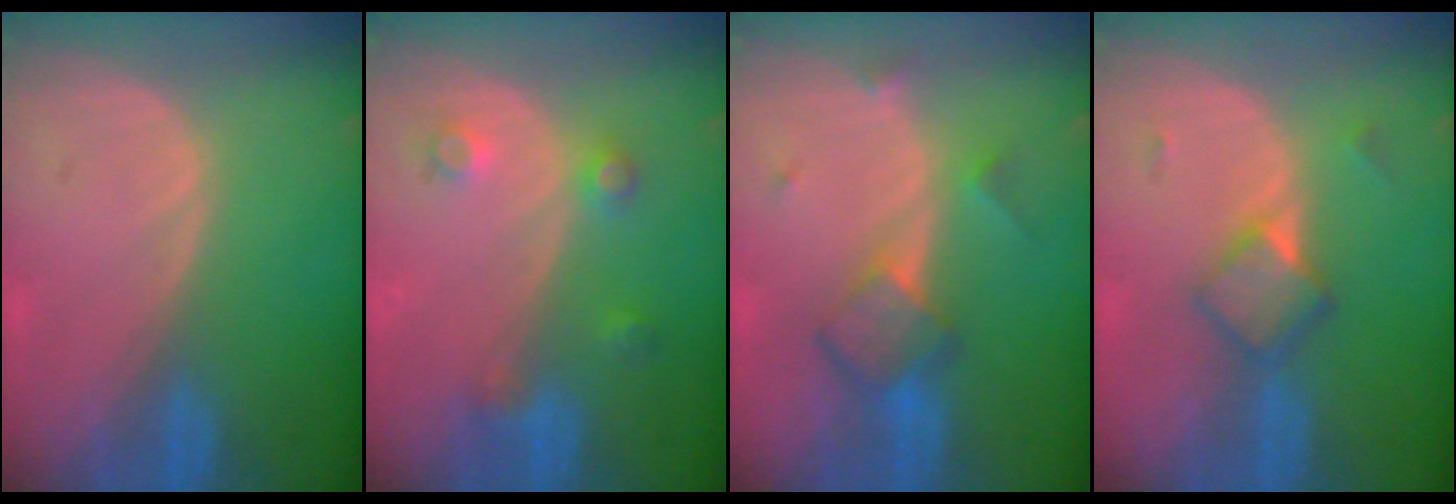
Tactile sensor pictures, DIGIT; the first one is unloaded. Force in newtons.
{"total": 3.7, "press": 3.4, "slide": 1.4}
{"total": 5.9, "press": 5.2, "slide": 2.9}
{"total": 4.7, "press": 4.2, "slide": 2.0}